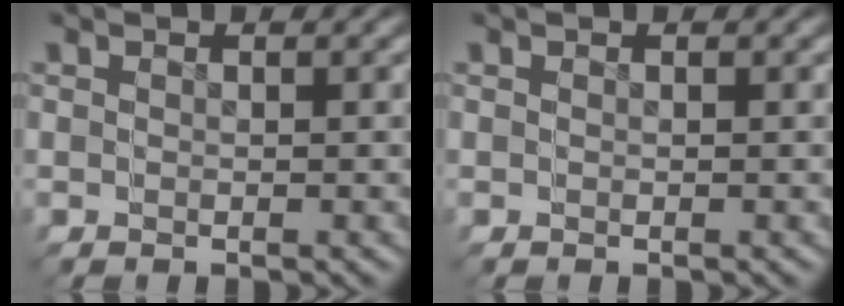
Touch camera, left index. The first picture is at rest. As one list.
[{"total": 0.0}]